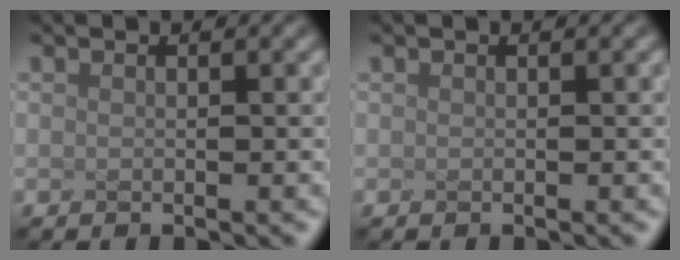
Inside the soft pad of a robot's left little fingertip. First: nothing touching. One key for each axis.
{"total": 0.0}